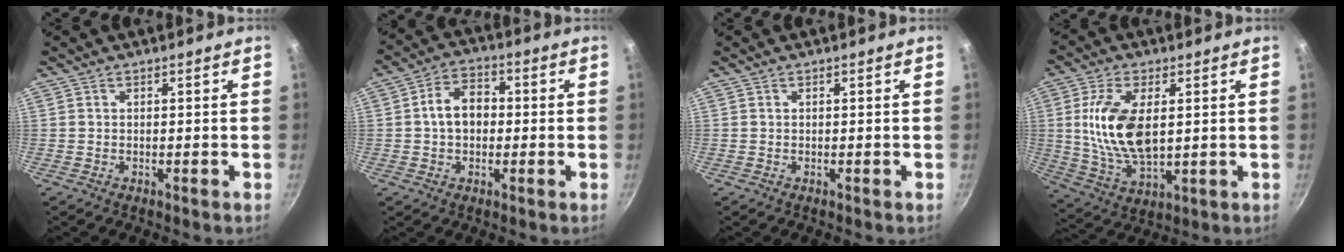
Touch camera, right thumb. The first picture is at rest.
{"total": 7.7, "force": [-0.1, 5.7, 5.3], "torque": [-0.063, 0.023, -0.010]}
{"total": 0.0}
{"total": 14.1, "force": [2.0, 7.3, 11.9], "torque": [-0.224, -0.010, 0.045]}